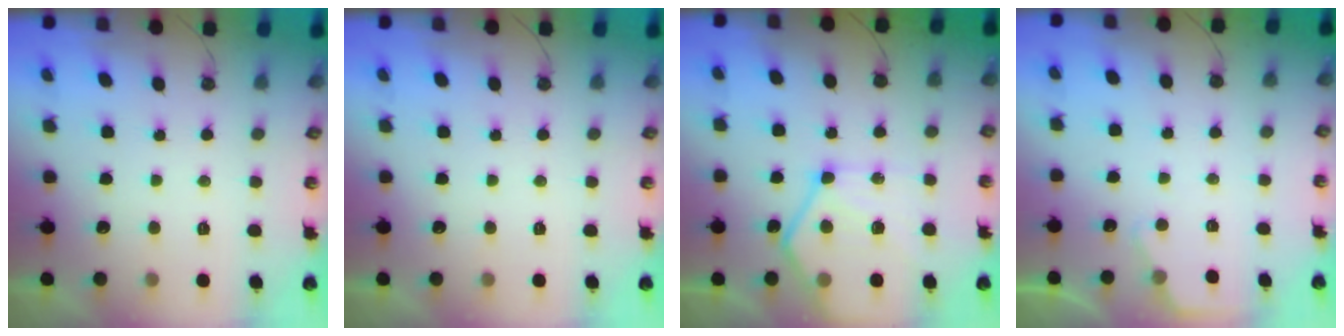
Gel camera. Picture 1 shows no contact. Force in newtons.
{"total": 0.0}
{"total": 15.3, "press": 15.3, "slide": 1.3}
{"total": 3.4, "press": 3.3, "slide": 0.5}